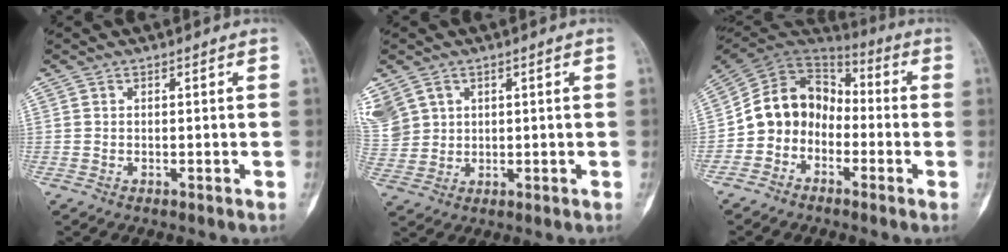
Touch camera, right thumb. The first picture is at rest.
{"total": 12.8, "force": [5.4, 10.5, 5.0], "torque": [-0.139, 0.017, 0.130]}
{"total": 12.8, "force": [-3.3, 10.7, 6.2], "torque": [-0.088, 0.071, -0.076]}